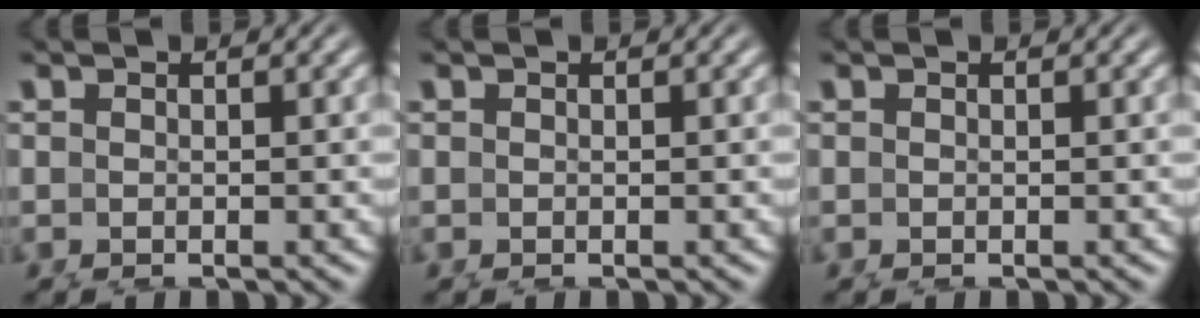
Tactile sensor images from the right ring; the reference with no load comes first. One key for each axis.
{"total": 0.0}
{"total": 0.0}